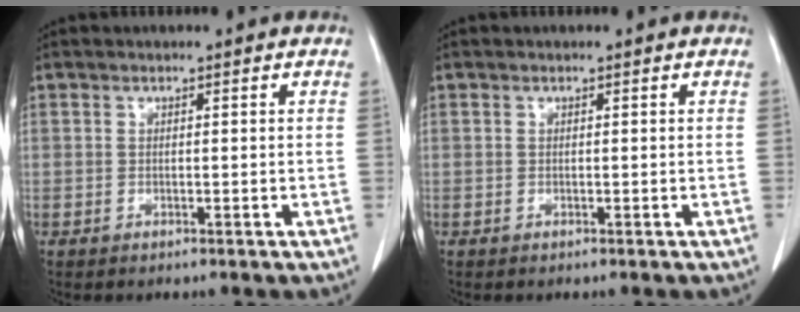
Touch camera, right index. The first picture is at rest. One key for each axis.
{"total": 0.0}